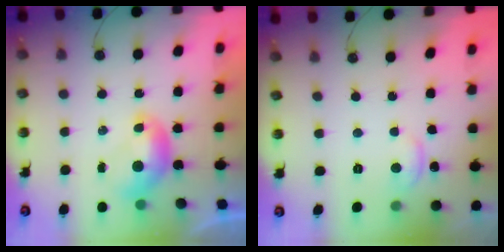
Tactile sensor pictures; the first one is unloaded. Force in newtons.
{"total": 1.8, "press": 1.7, "slide": 0.5}